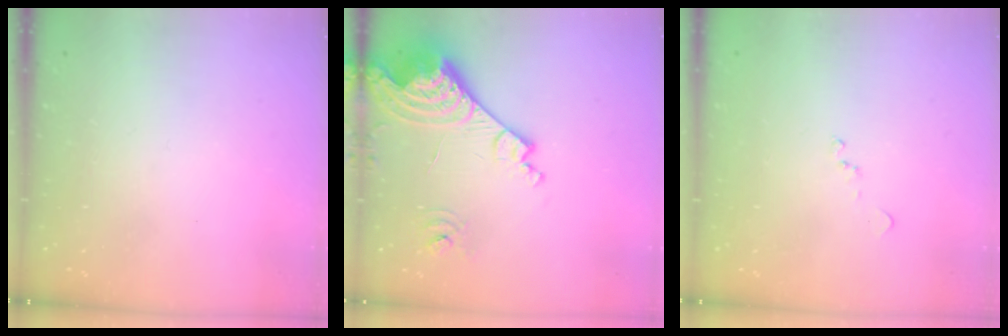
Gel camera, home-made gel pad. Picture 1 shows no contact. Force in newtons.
{"total": 17.5, "press": 17.4, "slide": 1.9}
{"total": 9.5, "press": 9.5, "slide": 0.9}